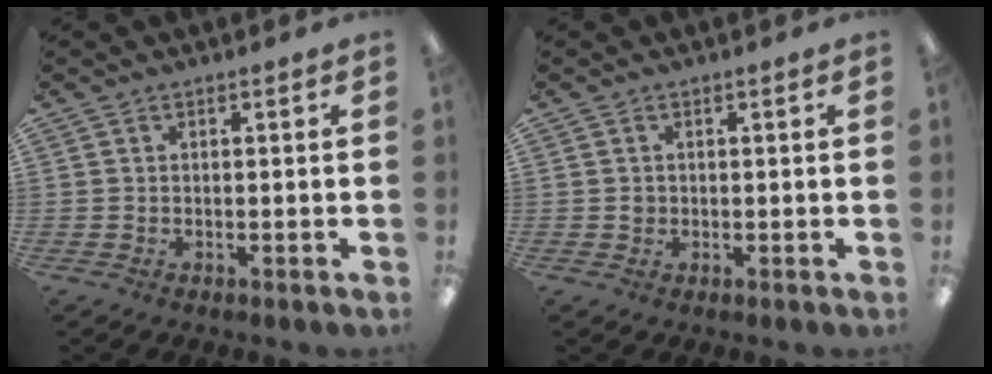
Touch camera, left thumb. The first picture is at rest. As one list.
[{"total": 1.0, "force": [0.1, 1.0, 0.3], "torque": [-0.007, 0.006, 0.000]}]